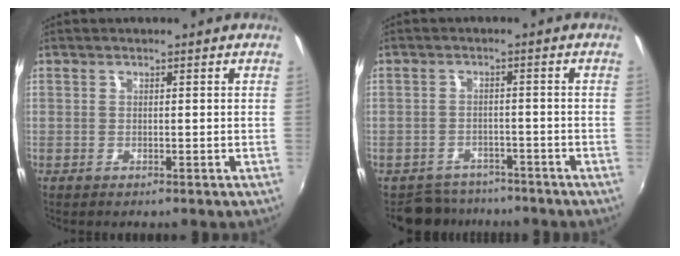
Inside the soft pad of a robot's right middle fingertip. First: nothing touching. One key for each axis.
{"total": 5.2, "fx": -4.5, "fy": 2.5, "fz": 0.3, "tx": -0.020, "ty": 0.003, "tz": -0.071}